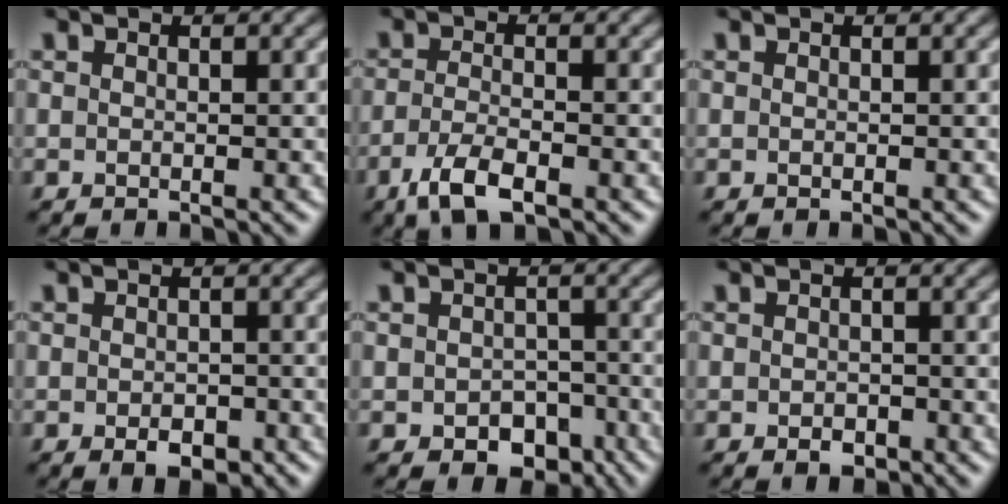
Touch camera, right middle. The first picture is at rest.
{"total": 3.7, "force": [-2.1, 1.2, 2.8], "torque": [-0.063, -0.007, -0.044]}
{"total": 0.0}
{"total": 2.2, "force": [-1.0, 1.2, 1.6], "torque": [-0.024, -0.005, -0.012]}
{"total": 4.1, "force": [-1.9, 2.8, 2.2], "torque": [-0.026, -0.011, -0.026]}
{"total": 1.2, "force": [-0.5, 0.8, 0.7], "torque": [-0.011, -0.003, -0.008]}